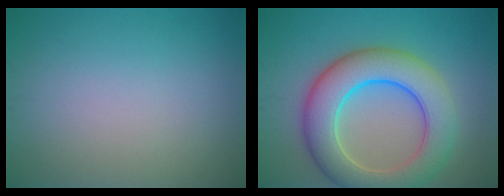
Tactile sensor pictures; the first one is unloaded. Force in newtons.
{"total": 9.1, "press": 9.1, "slide": 0.4}